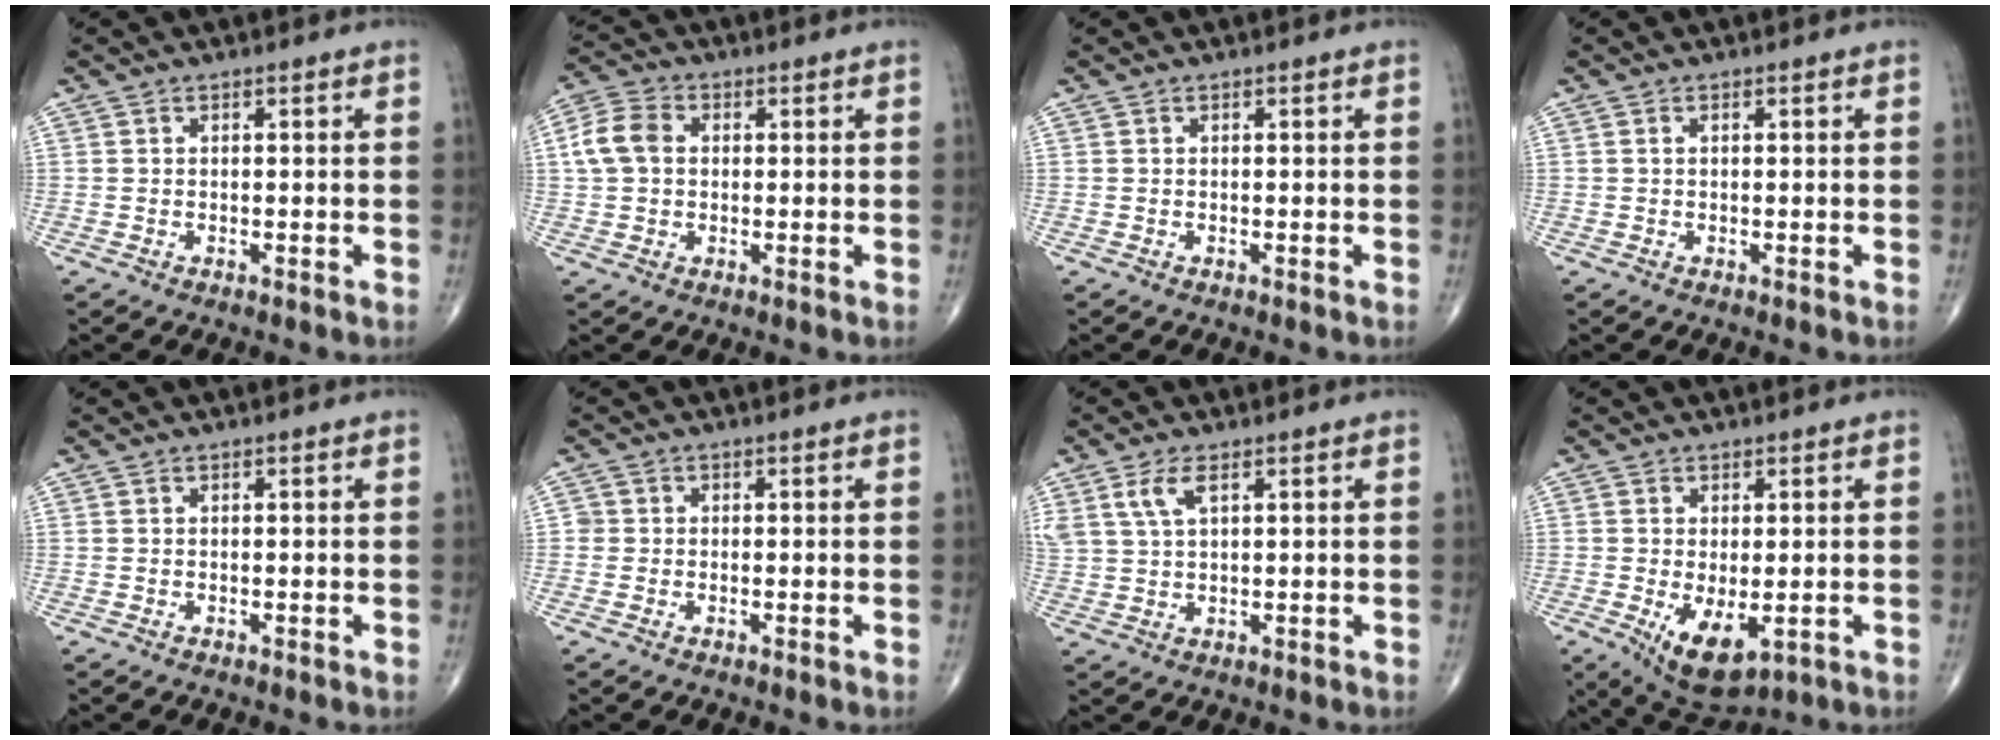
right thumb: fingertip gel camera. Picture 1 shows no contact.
{"total": 6.9, "force": [0.8, 5.3, 4.4], "torque": [-0.089, 0.017, 0.010]}
{"total": 0.0}
{"total": 0.0}
{"total": 0.0}
{"total": 1.5, "force": [-0.4, 1.4, 0.2], "torque": [0.005, 0.006, -0.014]}
{"total": 4.6, "force": [2.1, 1.9, 3.6], "torque": [-0.082, 0.001, 0.049]}
{"total": 8.3, "force": [-2.0, 4.0, 7.0], "torque": [-0.110, -0.020, -0.016]}